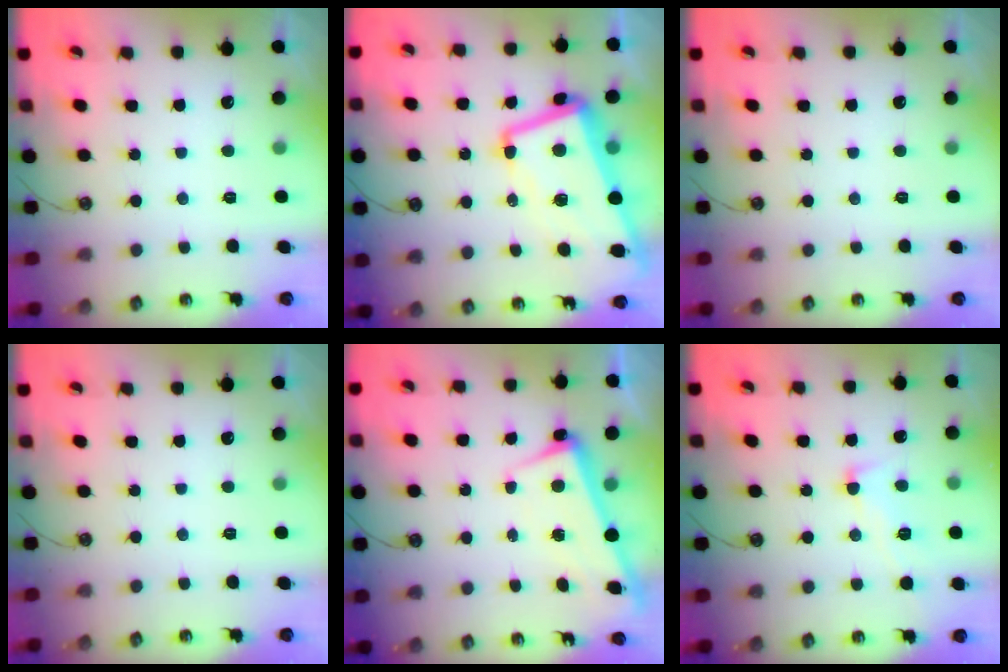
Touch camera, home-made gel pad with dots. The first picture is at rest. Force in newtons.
{"total": 11.7, "press": 11.3, "slide": 2.9}
{"total": 0.0}
{"total": 0.9, "press": 0.9, "slide": 0.1}
{"total": 2.3, "press": 2.2, "slide": 0.7}
{"total": 2.9, "press": 2.9, "slide": 0.4}